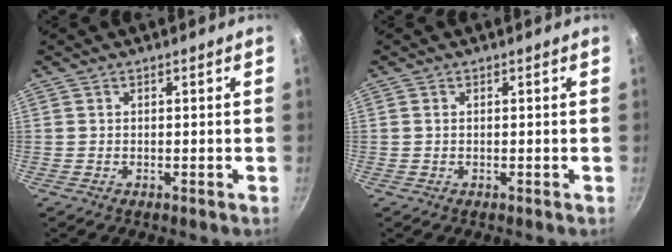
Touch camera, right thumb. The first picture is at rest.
{"total": 0.5, "force": [0.1, 0.3, 0.4], "torque": [-0.008, 0.000, 0.001]}